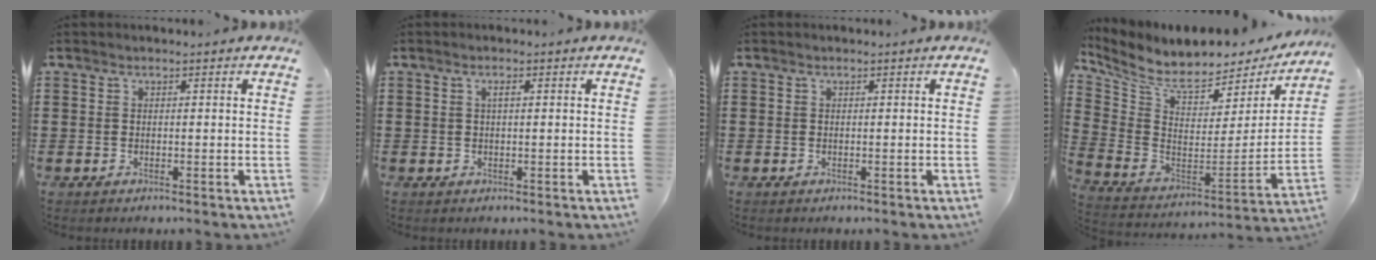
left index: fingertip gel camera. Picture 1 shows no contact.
{"total": 1.2, "force": [0.3, 0.3, 1.1], "torque": [-0.022, 0.003, 0.004]}
{"total": 0.0}
{"total": 6.9, "force": [5.9, 2.1, 3.1], "torque": [-0.093, -0.053, 0.100]}